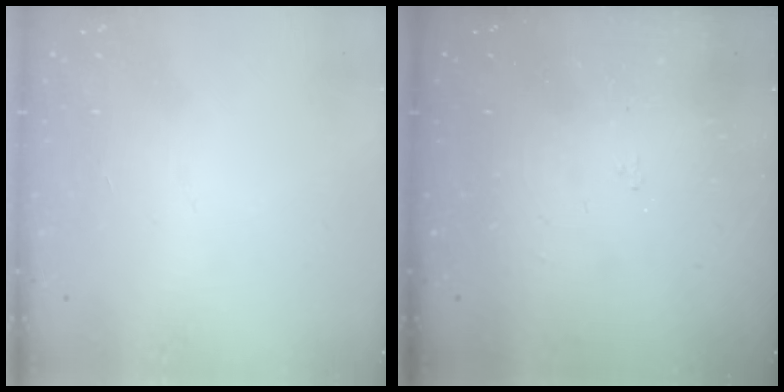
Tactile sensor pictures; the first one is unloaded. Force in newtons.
{"total": 2.9, "press": 2.8, "slide": 0.4}